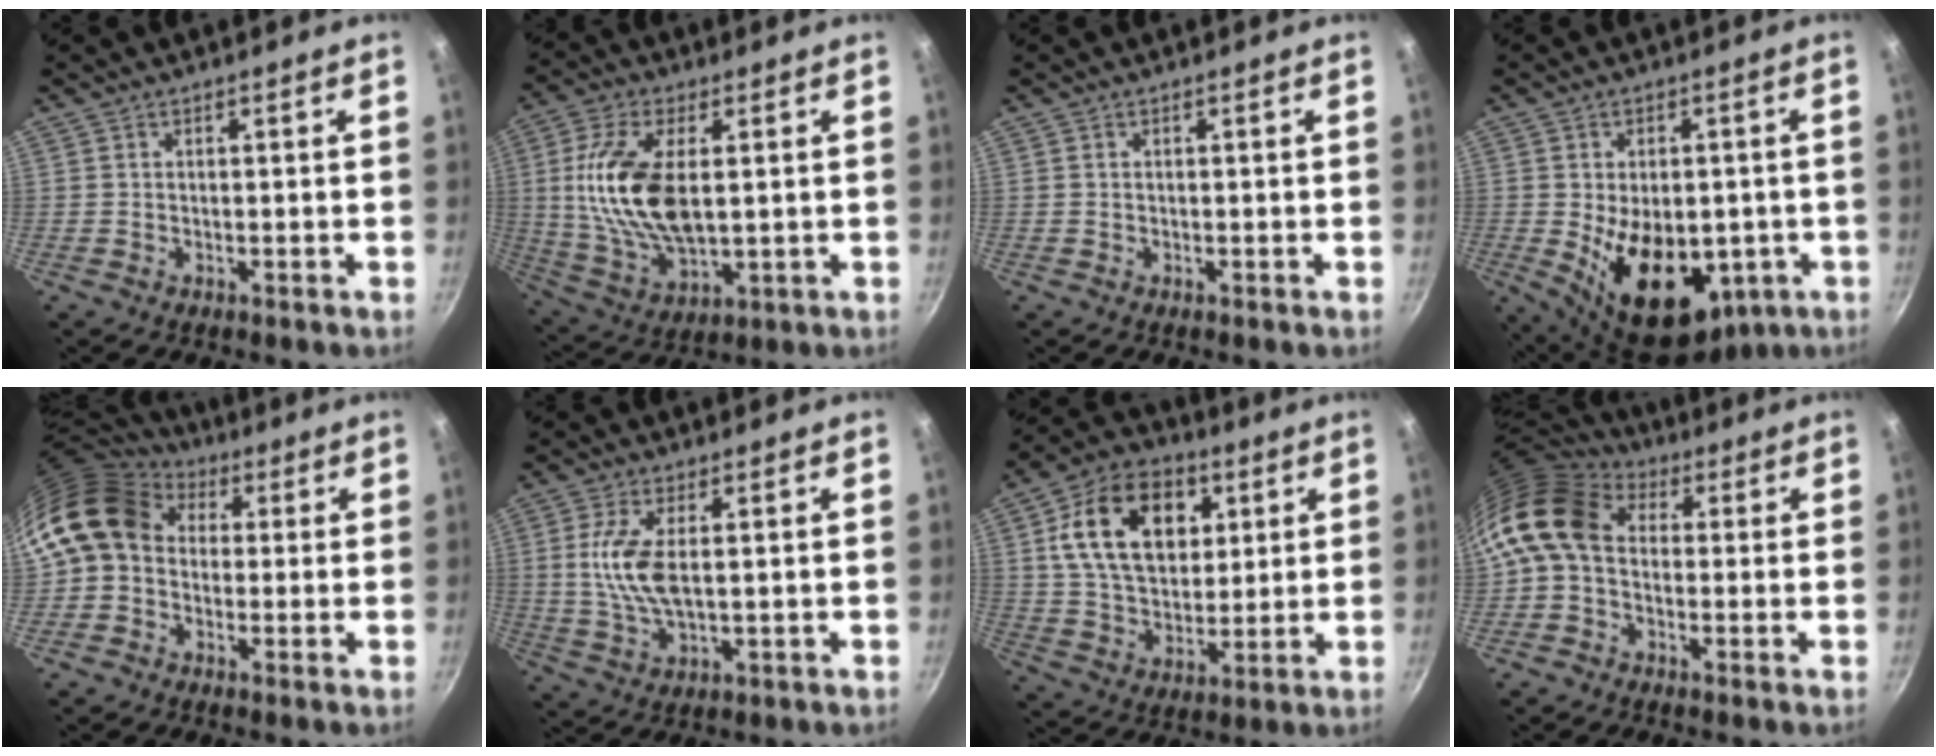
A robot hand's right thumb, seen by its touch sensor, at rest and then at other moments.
{"total": 16.5, "force": [2.2, 8.4, 14.0], "torque": [-0.269, -0.006, 0.047]}
{"total": 0.0}
{"total": 17.0, "force": [-3.2, 10.8, 12.7], "torque": [-0.165, -0.013, -0.024]}
{"total": 12.0, "force": [1.7, 9.9, 6.7], "torque": [-0.103, 0.023, 0.008]}
{"total": 8.7, "force": [1.1, 3.8, 7.7], "torque": [-0.159, -0.003, 0.022]}
{"total": 18.8, "force": [5.8, 12.8, 12.6], "torque": [-0.186, -0.001, 0.091]}
{"total": 11.6, "force": [0.1, 8.7, 7.6], "torque": [-0.135, 0.027, -0.021]}